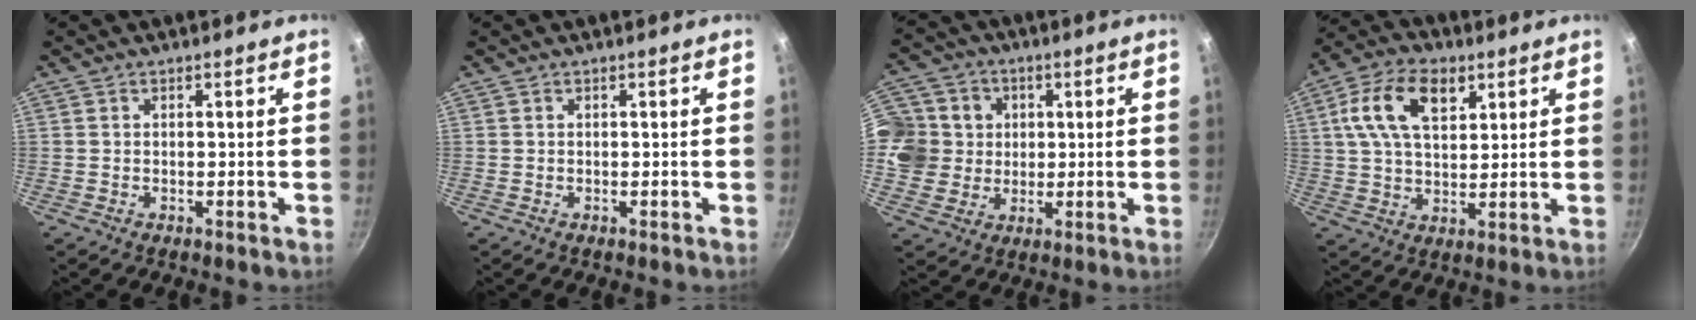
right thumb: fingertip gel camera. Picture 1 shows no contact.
{"total": 0.0}
{"total": 11.9, "force": [1.8, 11.0, 4.2], "torque": [-0.049, 0.005, 0.026]}
{"total": 13.0, "force": [4.9, 7.6, 9.3], "torque": [-0.155, 0.001, 0.080]}